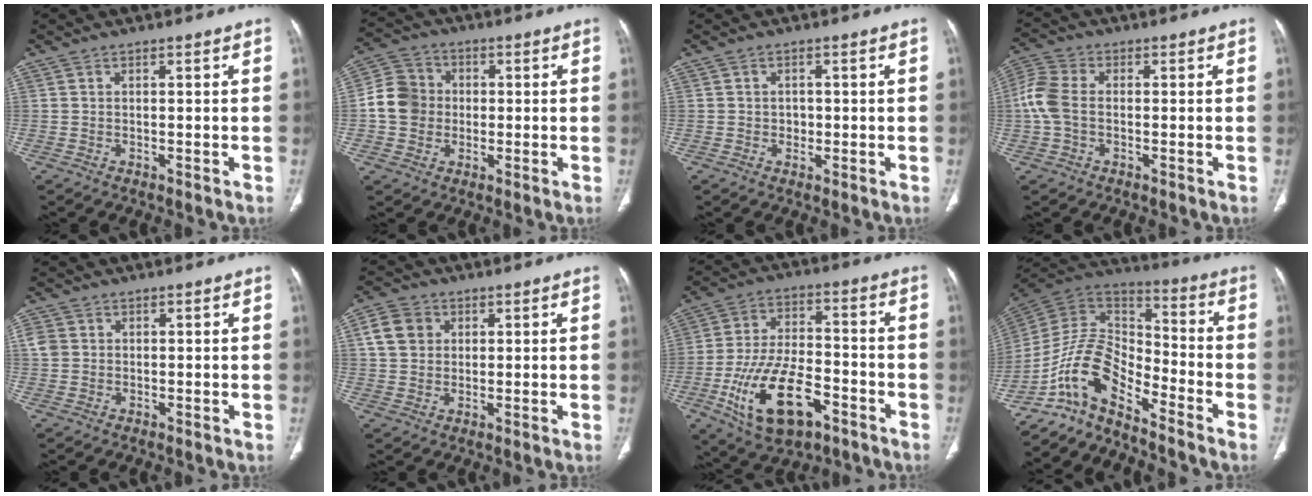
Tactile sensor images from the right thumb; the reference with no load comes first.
{"total": 8.8, "force": [-0.4, 8.0, 3.5], "torque": [-0.046, 0.022, -0.016]}
{"total": 2.0, "force": [-0.2, 1.8, 0.9], "torque": [0.000, 0.005, -0.004]}
{"total": 6.8, "force": [-0.5, 4.5, 5.0], "torque": [-0.127, 0.017, -0.016]}
{"total": 3.0, "force": [0.5, 2.7, 1.2], "torque": [-0.020, 0.007, 0.012]}
{"total": 6.9, "force": [2.0, 5.7, 3.2], "torque": [-0.040, 0.002, 0.036]}
{"total": 19.2, "force": [-8.3, 9.8, 14.3], "torque": [-0.253, 0.035, -0.133]}
{"total": 12.6, "force": [-9.0, 4.8, 7.4], "torque": [-0.132, 0.093, -0.180]}